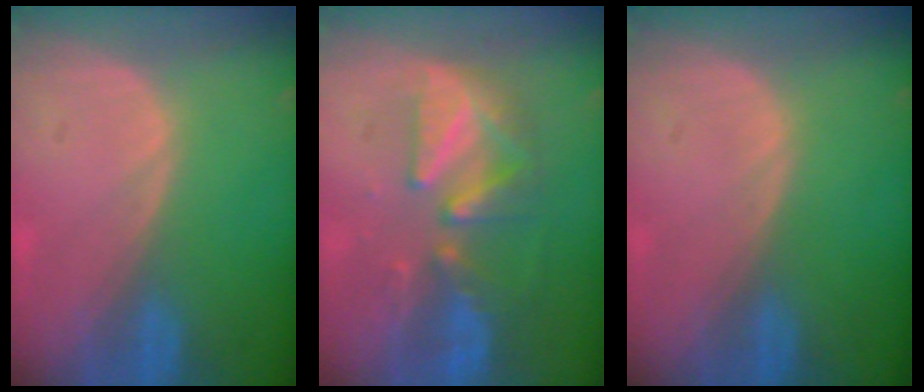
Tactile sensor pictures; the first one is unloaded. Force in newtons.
{"total": 8.2, "press": 8.0, "slide": 1.8}
{"total": 0.0}